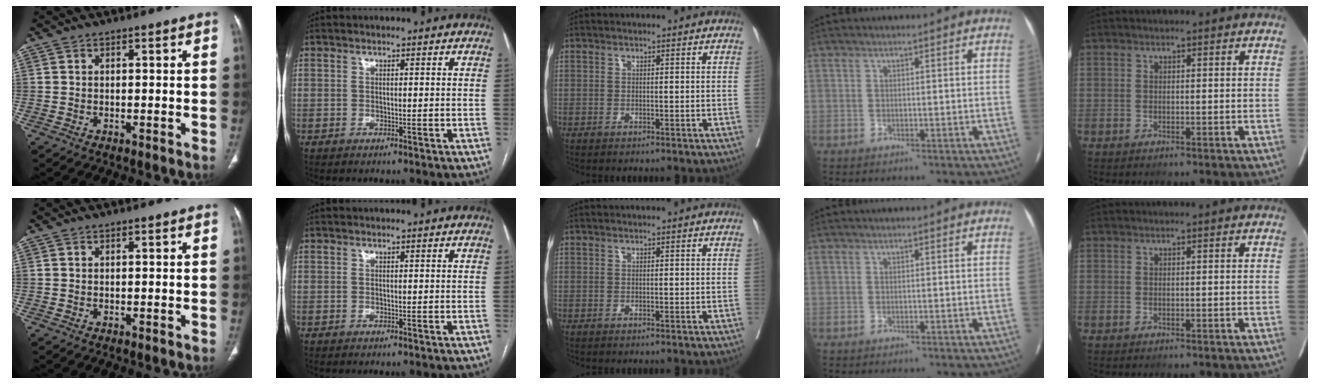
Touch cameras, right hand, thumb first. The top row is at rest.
{}